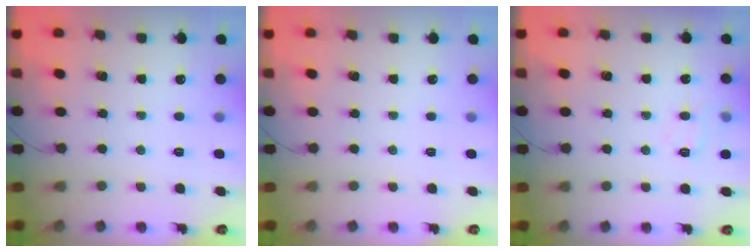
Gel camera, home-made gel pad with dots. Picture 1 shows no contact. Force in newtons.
{"total": 0.0}
{"total": 8.2, "press": 8.1, "slide": 1.1}